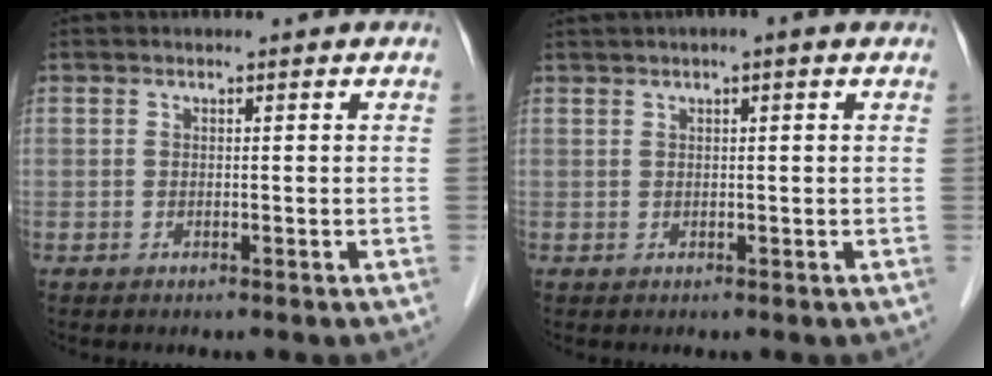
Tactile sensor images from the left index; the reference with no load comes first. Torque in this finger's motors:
{"motor_torque": [0.69, -0.95, 0.05, 0.11]}